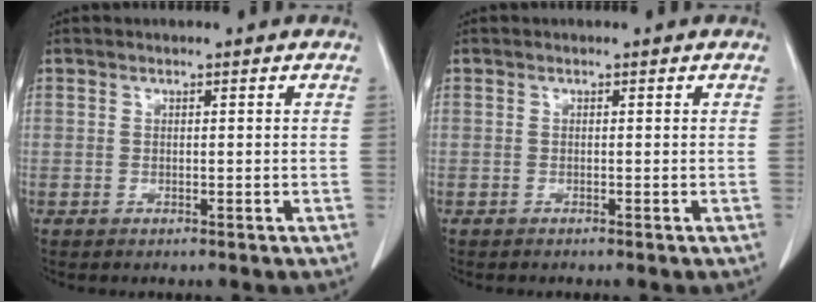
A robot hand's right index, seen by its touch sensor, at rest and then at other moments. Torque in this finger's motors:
{"motor_torque": [-0.11, 0.03, -0.04, -0.01]}